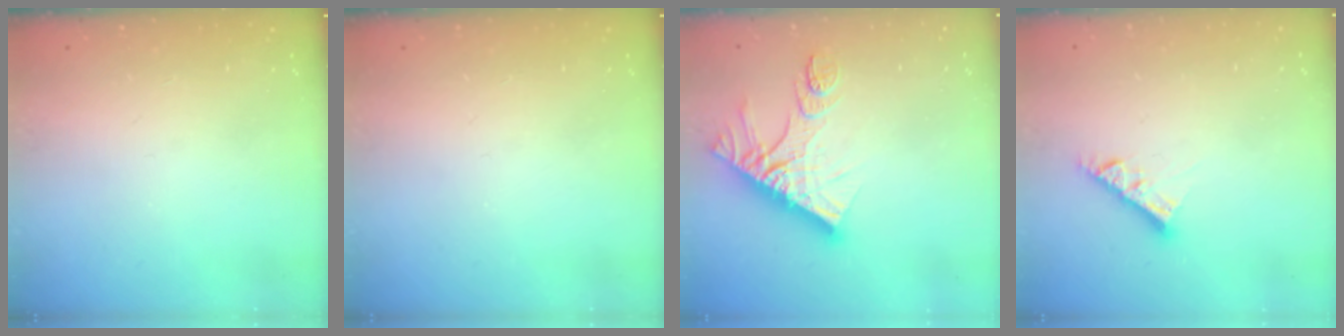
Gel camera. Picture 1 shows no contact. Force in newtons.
{"total": 0.0}
{"total": 13.6, "press": 13.6, "slide": 1.1}
{"total": 7.7, "press": 7.7, "slide": 0.3}